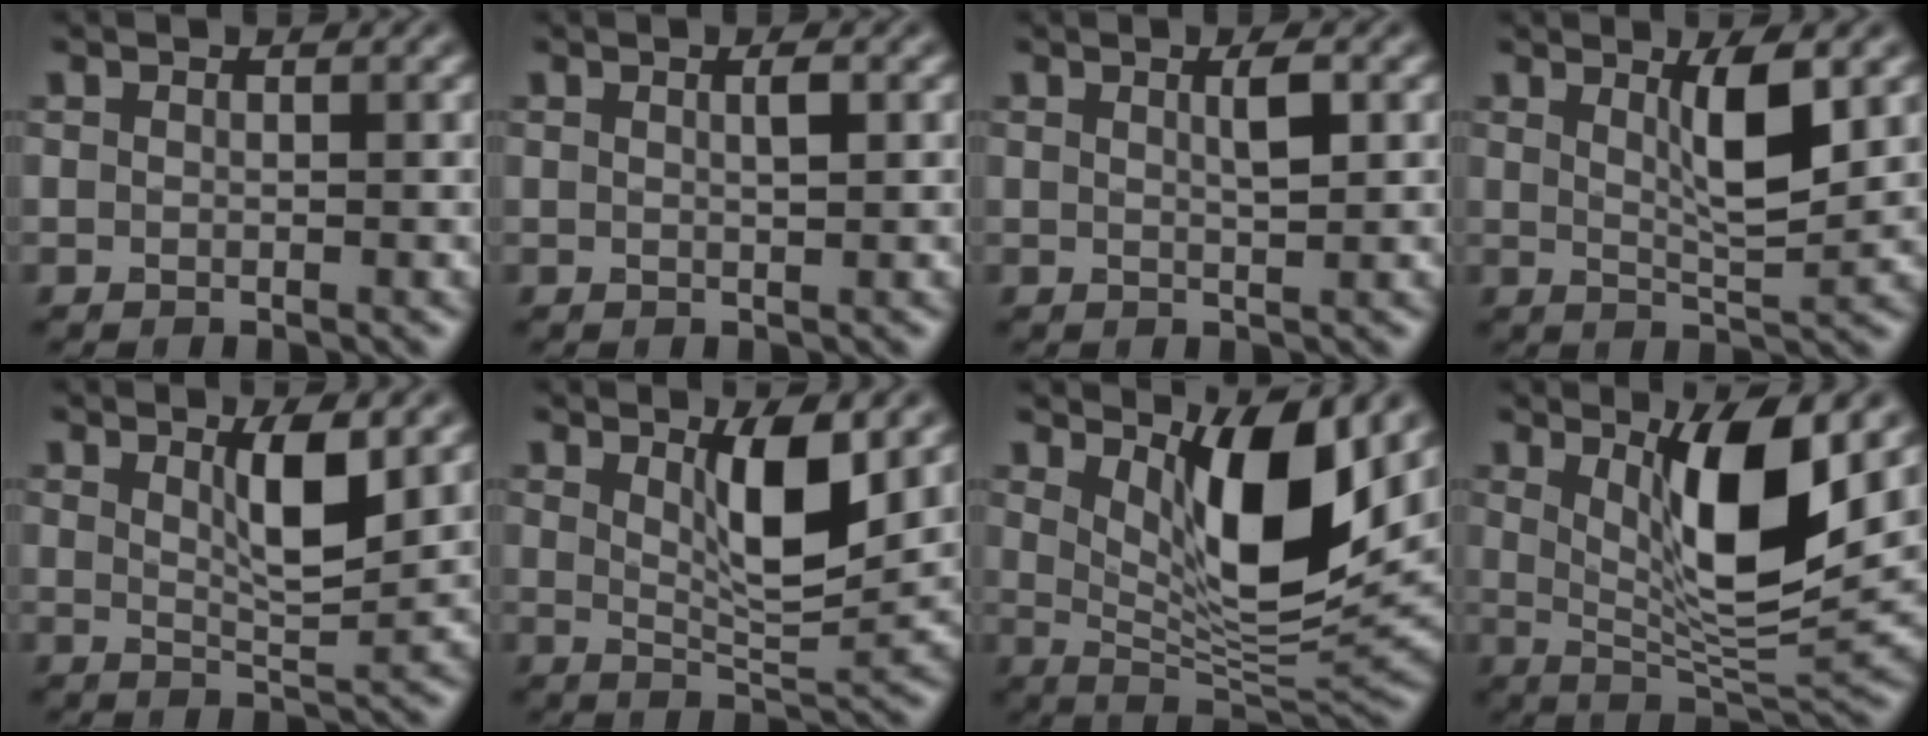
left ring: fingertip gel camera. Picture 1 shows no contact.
{"total": 1.2, "force": [0.4, 0.2, 1.1], "torque": [-0.017, 0.004, 0.005]}
{"total": 1.9, "force": [0.7, 0.4, 1.7], "torque": [-0.026, 0.002, 0.009]}
{"total": 4.3, "force": [1.6, 0.9, 3.9], "torque": [-0.066, -0.008, 0.029]}
{"total": 3.9, "force": [1.6, 0.9, 3.5], "torque": [-0.059, -0.008, 0.028]}
{"total": 5.4, "force": [2.0, 1.4, 4.8], "torque": [-0.081, -0.011, 0.037]}
{"total": 9.1, "force": [3.5, 2.8, 8.0], "torque": [-0.130, -0.025, 0.066]}
{"total": 8.9, "force": [2.7, 2.4, 8.1], "torque": [-0.132, -0.021, 0.052]}